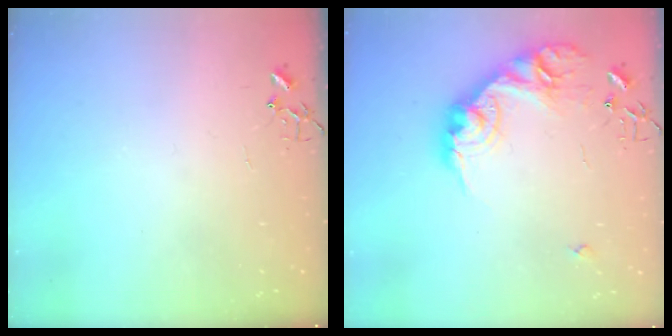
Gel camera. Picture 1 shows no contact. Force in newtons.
{"total": 18.9, "press": 18.8, "slide": 0.9}